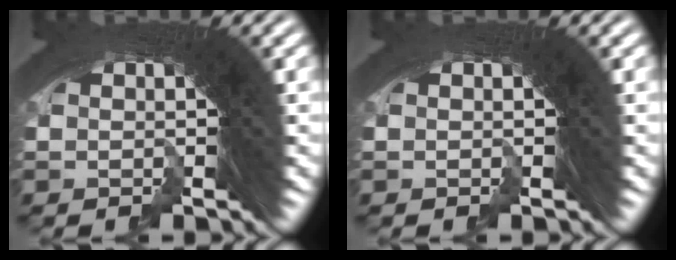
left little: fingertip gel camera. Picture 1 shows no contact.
{"total": 0.0}